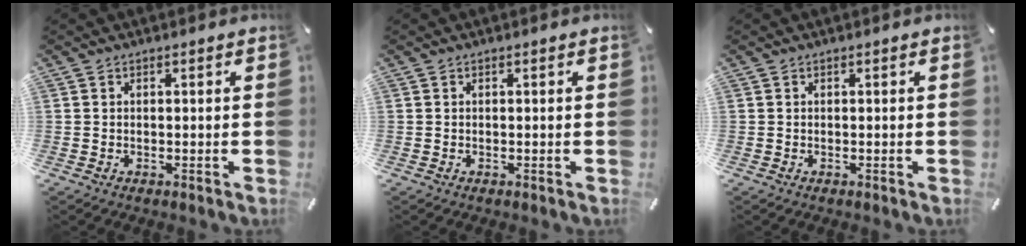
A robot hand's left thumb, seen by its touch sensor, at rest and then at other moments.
{"total": 0.0}
{"total": 0.0}